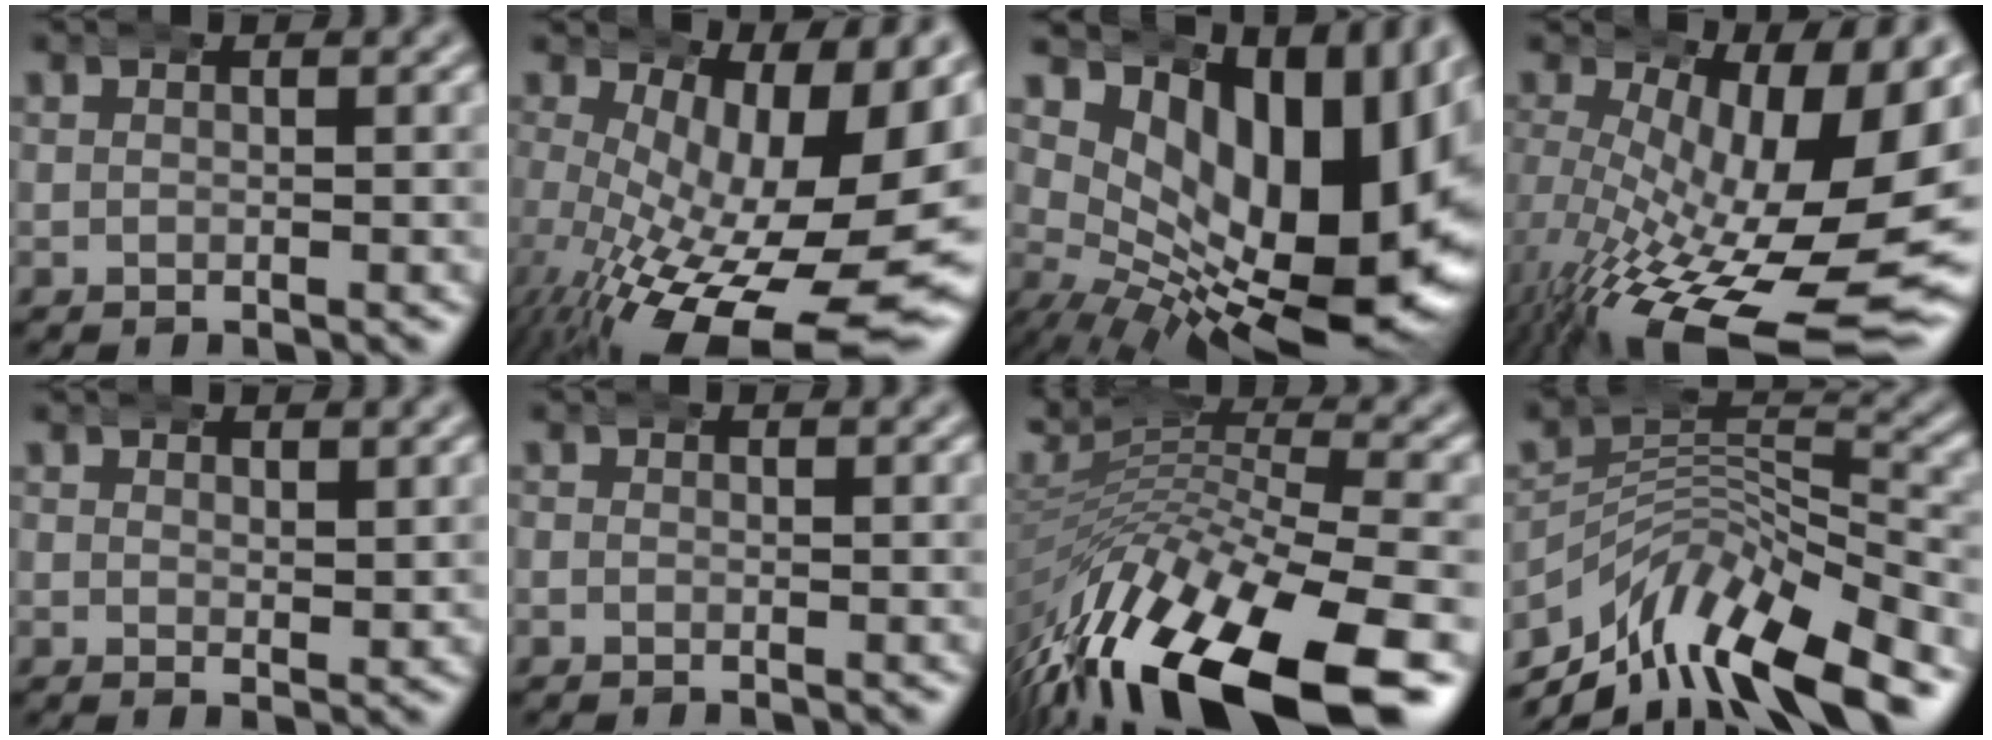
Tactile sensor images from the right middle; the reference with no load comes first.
{"total": 13.2, "force": [-3.6, 5.6, 11.4], "torque": [-0.181, -0.050, -0.020]}
{"total": 20.2, "force": [1.7, 11.2, 16.7], "torque": [-0.234, -0.011, 0.041]}
{"total": 13.8, "force": [-3.8, 5.6, 12.0], "torque": [-0.192, -0.059, -0.021]}
{"total": 1.4, "force": [1.4, 0.2, 0.2], "torque": [0.010, 0.001, 0.022]}
{"total": 0.6, "force": [-0.4, 0.3, -0.2], "torque": [0.006, -0.002, -0.009]}
{"total": 13.6, "force": [-4.6, 7.1, 10.7], "torque": [-0.188, -0.018, -0.059]}
{"total": 11.8, "force": [-6.2, 6.7, 7.4], "torque": [-0.085, 0.000, -0.110]}